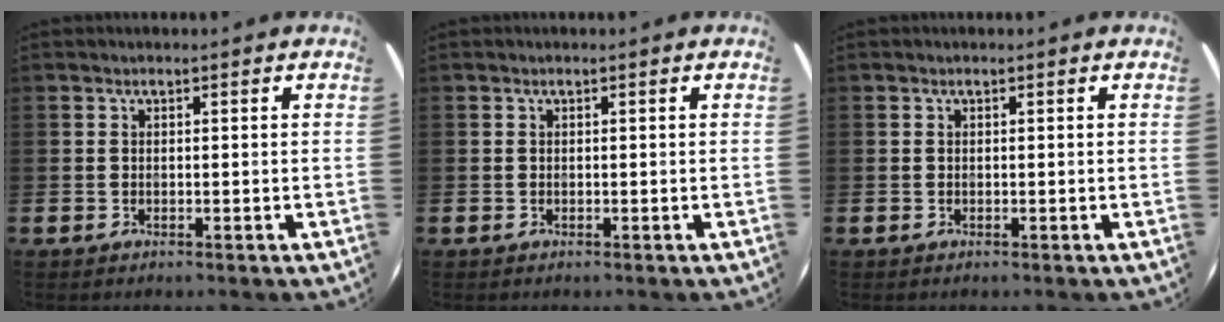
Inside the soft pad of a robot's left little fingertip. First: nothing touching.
{"total": 0.0}
{"total": 0.0}